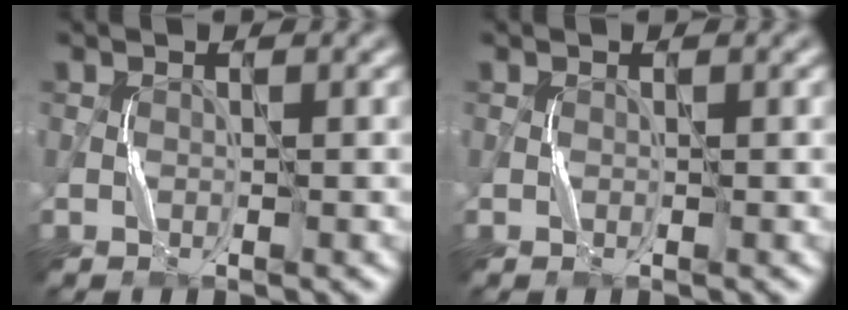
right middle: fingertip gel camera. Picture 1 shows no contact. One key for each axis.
{"total": 0.0}